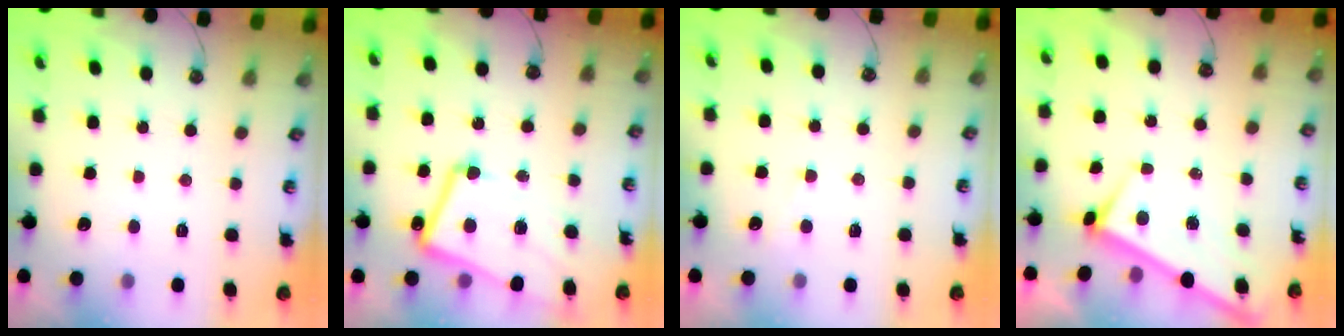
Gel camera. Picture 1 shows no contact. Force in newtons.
{"total": 8.4, "press": 8.3, "slide": 1.5}
{"total": 6.3, "press": 6.3, "slide": 0.3}
{"total": 2.7, "press": 2.7, "slide": 0.3}